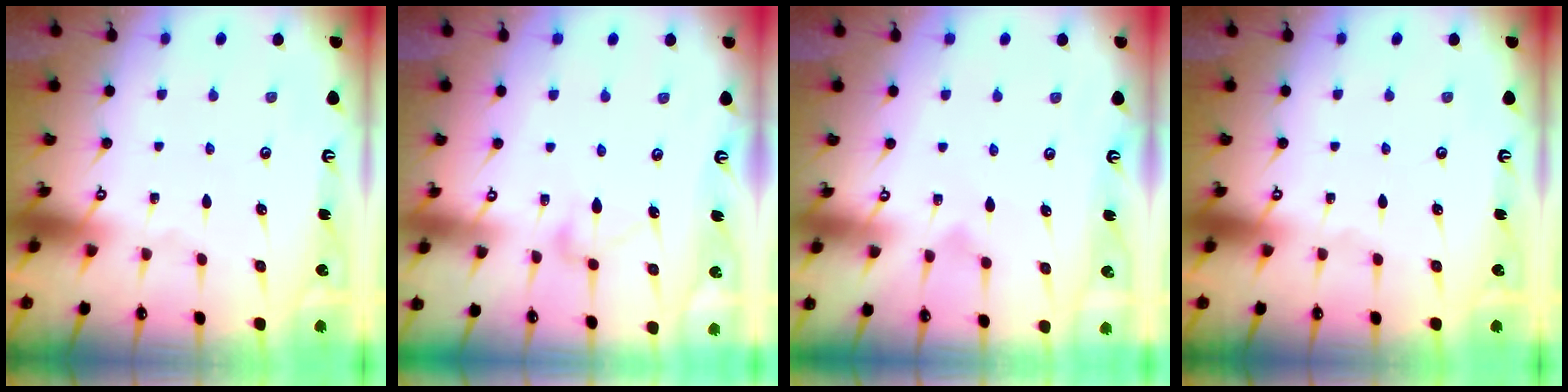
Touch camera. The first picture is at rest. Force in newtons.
{"total": 9.8, "press": 9.8, "slide": 0.1}
{"total": 7.5, "press": 7.5, "slide": 0.2}
{"total": 0.0}